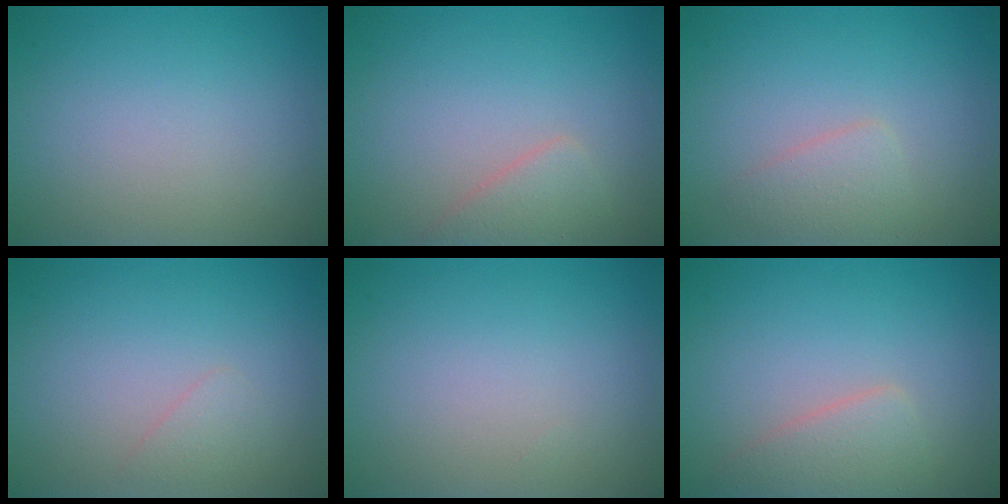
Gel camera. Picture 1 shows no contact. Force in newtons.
{"total": 2.0, "press": 2.0, "slide": 0.1}
{"total": 1.9, "press": 1.9, "slide": 0.0}
{"total": 0.9, "press": 0.9, "slide": 0.0}
{"total": 0.0}
{"total": 2.7, "press": 2.7, "slide": 0.1}